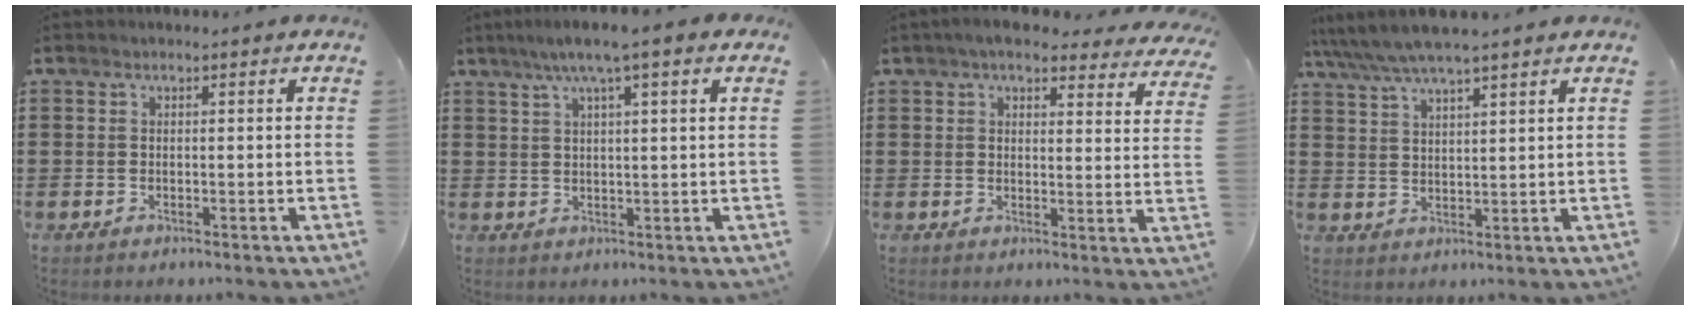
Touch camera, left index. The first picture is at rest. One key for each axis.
{"total": 5.0, "fx": 2.9, "fy": 0.0, "fz": 4.1, "tx": -0.086, "ty": 0.004, "tz": 0.048}
{"total": 5.2, "fx": 4.6, "fy": 1.1, "fz": 2.3, "tx": -0.053, "ty": -0.012, "tz": 0.081}
{"total": 5.0, "fx": 4.3, "fy": 0.3, "fz": 2.5, "tx": -0.061, "ty": -0.014, "tz": 0.076}